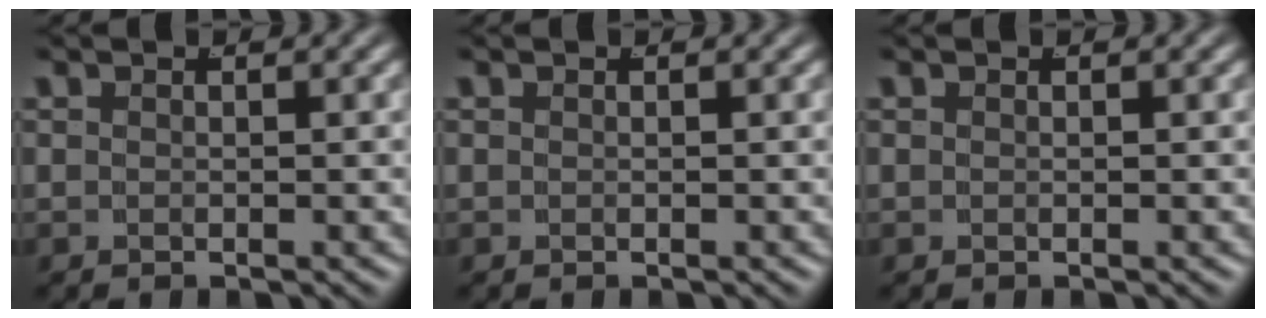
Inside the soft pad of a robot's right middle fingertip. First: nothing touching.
{"total": 0.0}
{"total": 0.0}